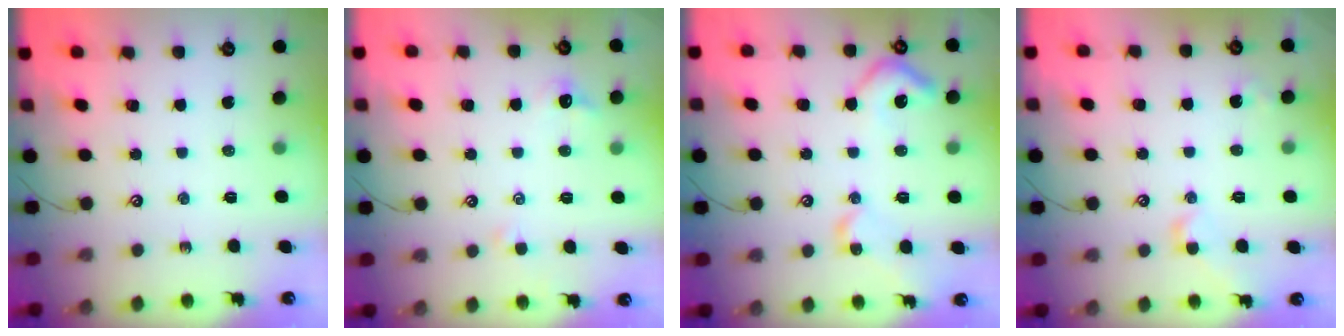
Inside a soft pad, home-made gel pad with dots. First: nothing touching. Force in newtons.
{"total": 2.5, "press": 2.4, "slide": 0.7}
{"total": 8.6, "press": 8.6, "slide": 1.1}
{"total": 4.5, "press": 4.4, "slide": 0.9}